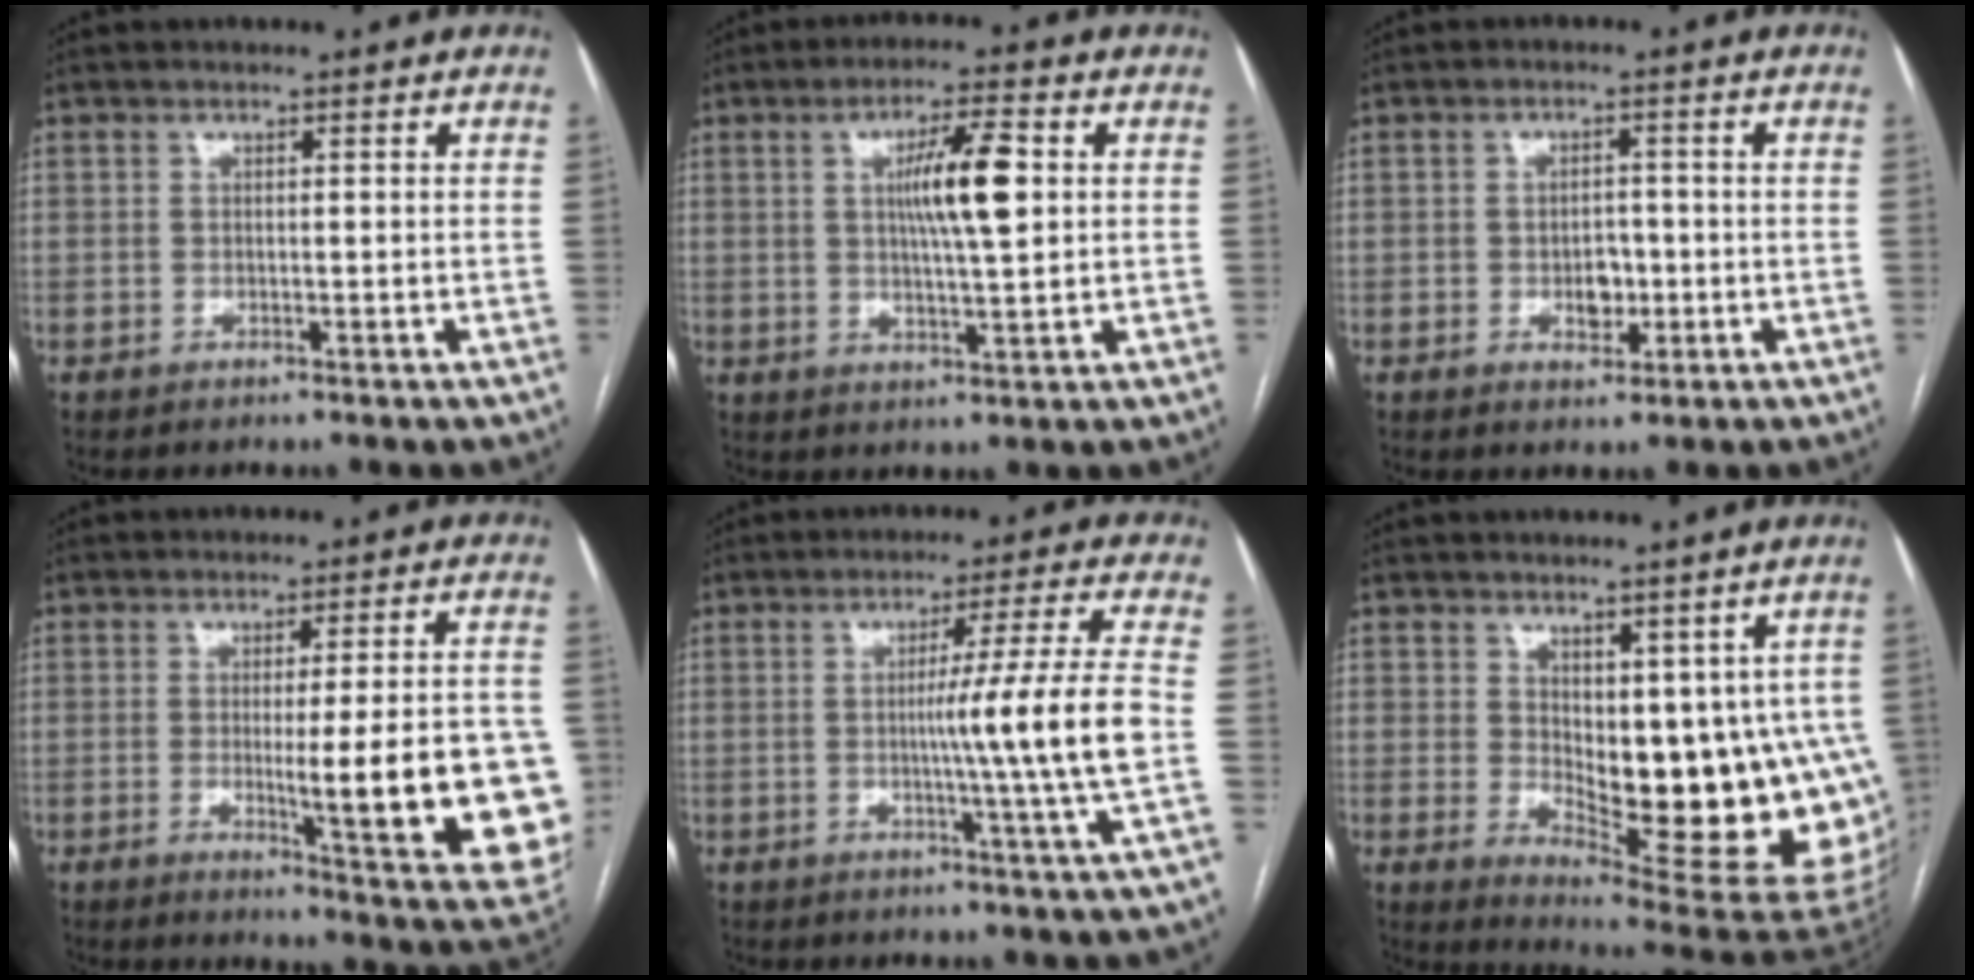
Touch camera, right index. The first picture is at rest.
{"total": 8.3, "force": [1.6, 0.8, 8.1], "torque": [-0.143, 0.003, 0.028]}
{"total": 3.5, "force": [-0.7, 2.2, 2.6], "torque": [-0.034, 0.003, -0.005]}
{"total": 16.4, "force": [-2.3, 1.9, 16.2], "torque": [-0.138, -0.009, -0.015]}
{"total": 10.1, "force": [-1.0, -3.0, 9.6], "torque": [-0.149, -0.012, -0.010]}
{"total": 16.4, "force": [0.7, 7.1, 14.8], "torque": [-0.154, -0.020, 0.029]}